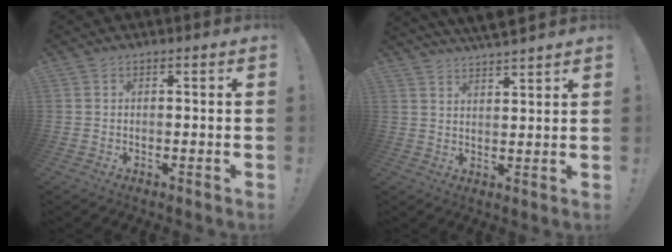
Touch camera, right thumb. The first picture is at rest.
{"total": 5.0, "force": [4.8, 0.5, 1.5], "torque": [-0.026, -0.035, 0.087]}